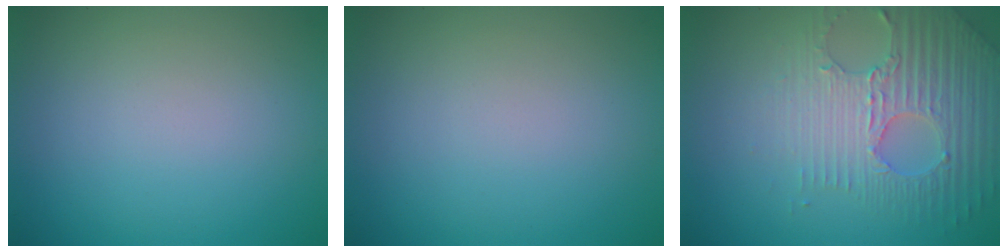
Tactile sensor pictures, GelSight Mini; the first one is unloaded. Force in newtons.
{"total": 0.0}
{"total": 4.8, "press": 4.4, "slide": 2.0}